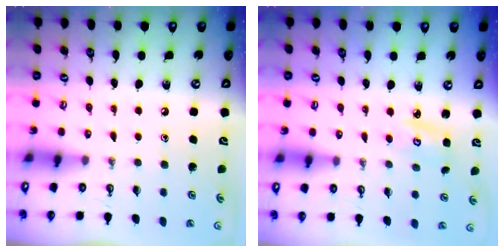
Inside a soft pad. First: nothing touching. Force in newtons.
{"total": 3.7, "press": 3.6, "slide": 0.4}